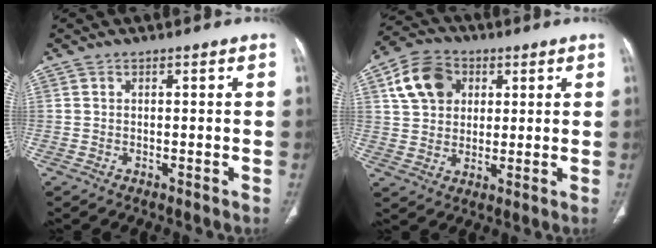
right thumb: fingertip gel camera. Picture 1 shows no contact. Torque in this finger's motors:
{"motor_torque": [-0.63, 0.74, 0.11, -0.02, 0.05]}